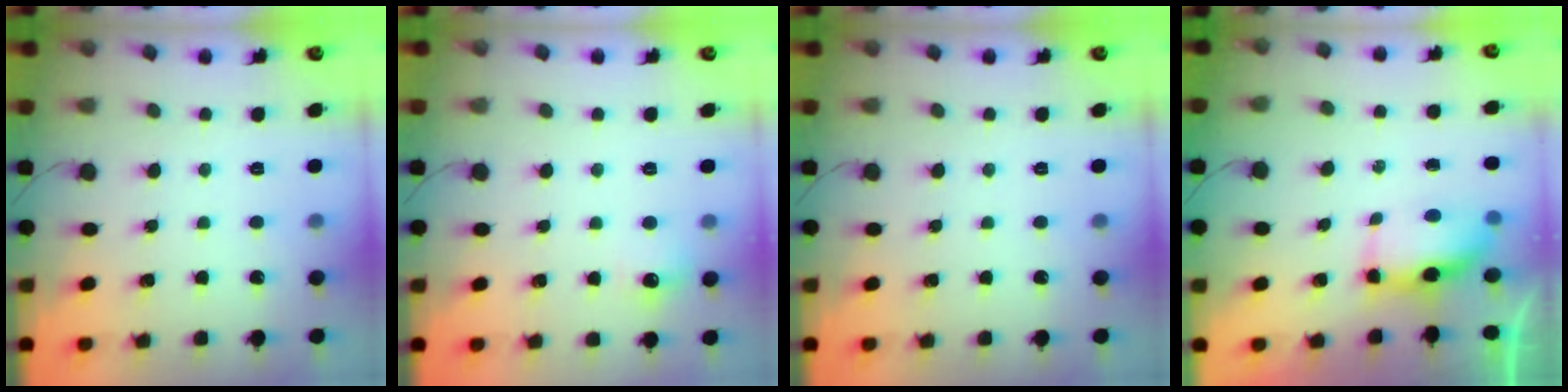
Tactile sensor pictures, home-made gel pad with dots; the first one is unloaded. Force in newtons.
{"total": 6.0, "press": 5.9, "slide": 1.1}
{"total": 0.0}
{"total": 6.2, "press": 6.1, "slide": 1.2}